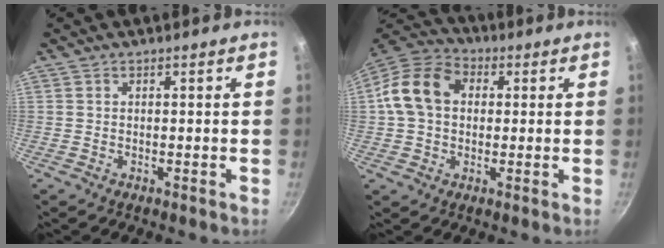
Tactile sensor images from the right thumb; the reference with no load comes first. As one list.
[{"total": 12.4, "force": [1.5, 9.4, 7.9], "torque": [-0.120, 0.027, 0.008]}]